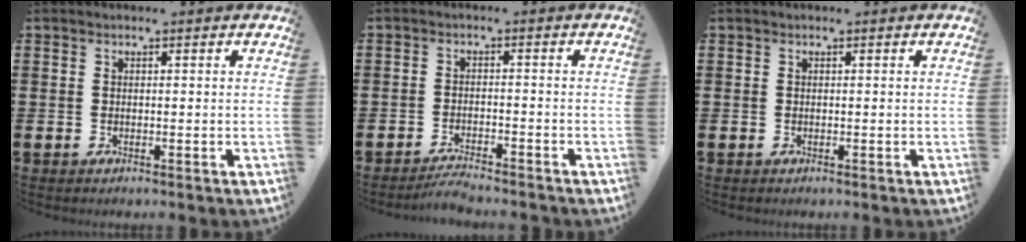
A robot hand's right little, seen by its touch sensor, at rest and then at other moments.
{"total": 2.3, "force": [-2.2, -0.1, 0.4], "torque": [-0.010, 0.006, -0.045]}
{"total": 0.0}